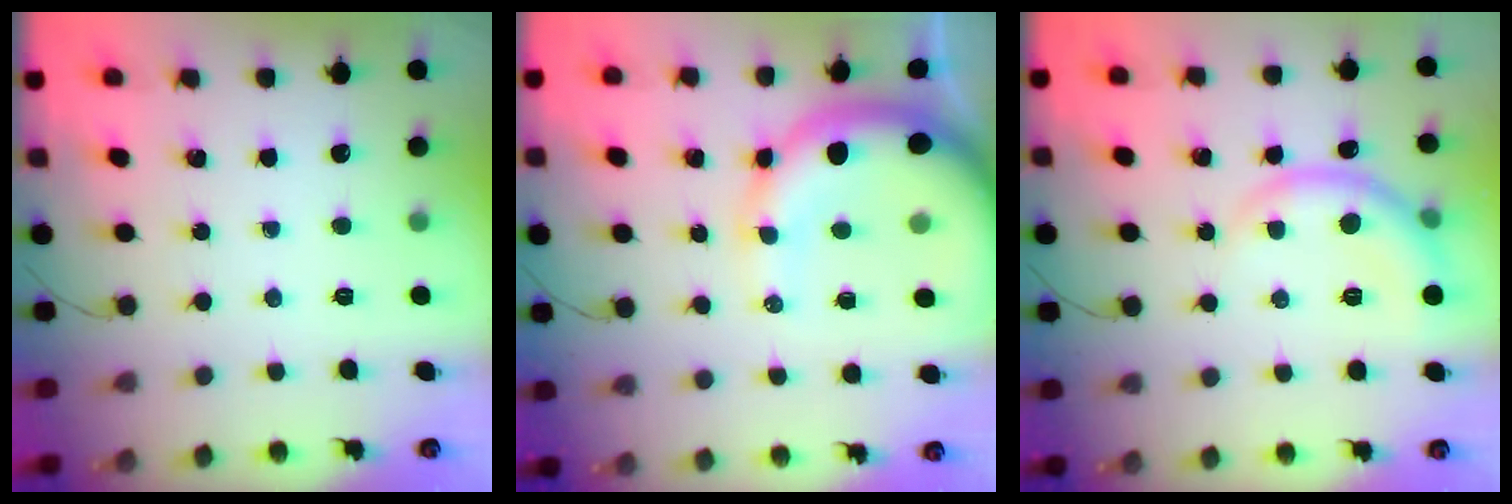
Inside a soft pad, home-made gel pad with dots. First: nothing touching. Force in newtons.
{"total": 14.5, "press": 14.3, "slide": 2.0}
{"total": 7.4, "press": 7.4, "slide": 0.8}